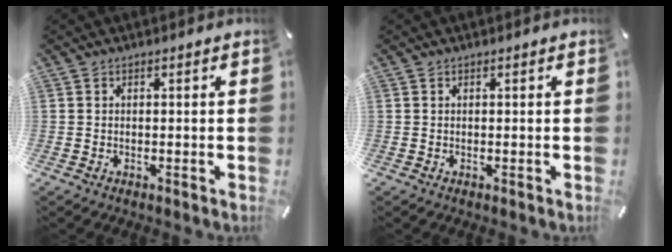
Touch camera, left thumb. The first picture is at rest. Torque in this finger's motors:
{"motor_torque": [0.00, 0.00, 0.05, -0.05, 0.00]}